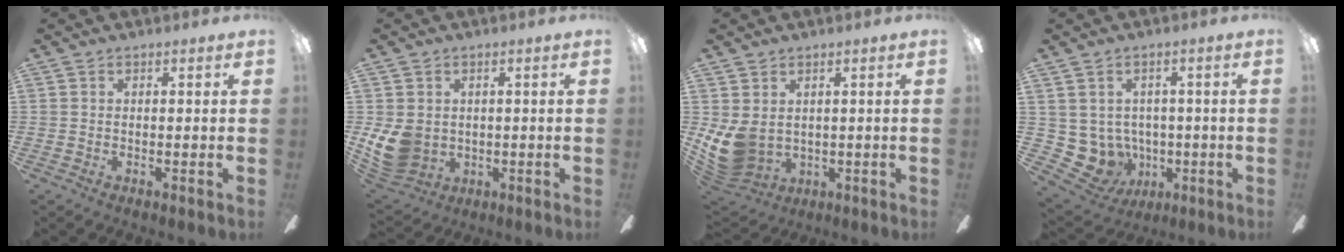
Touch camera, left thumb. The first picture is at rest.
{"total": 9.0, "force": [-1.1, 7.5, 4.8], "torque": [-0.115, -0.001, -0.019]}
{"total": 8.5, "force": [-0.4, 6.6, 5.3], "torque": [-0.141, -0.009, -0.003]}
{"total": 6.9, "force": [0.2, 6.7, 1.6], "torque": [-0.078, -0.009, 0.014]}